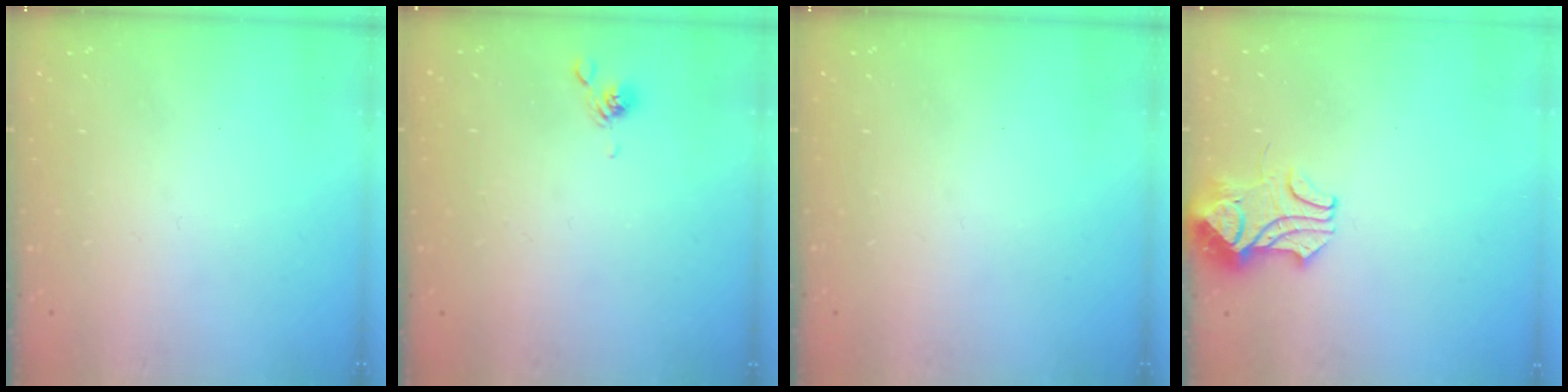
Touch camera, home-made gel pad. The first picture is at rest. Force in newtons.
{"total": 6.2, "press": 6.2, "slide": 0.5}
{"total": 0.0}
{"total": 2.5, "press": 2.3, "slide": 0.8}